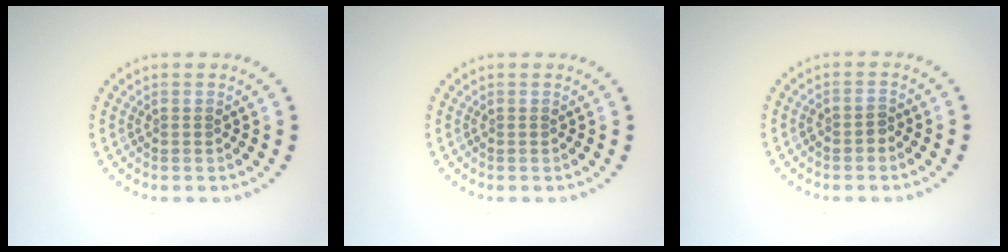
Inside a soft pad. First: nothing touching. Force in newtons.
{"total": 0.0}
{"total": 1.1, "press": 1.0, "slide": 0.4}